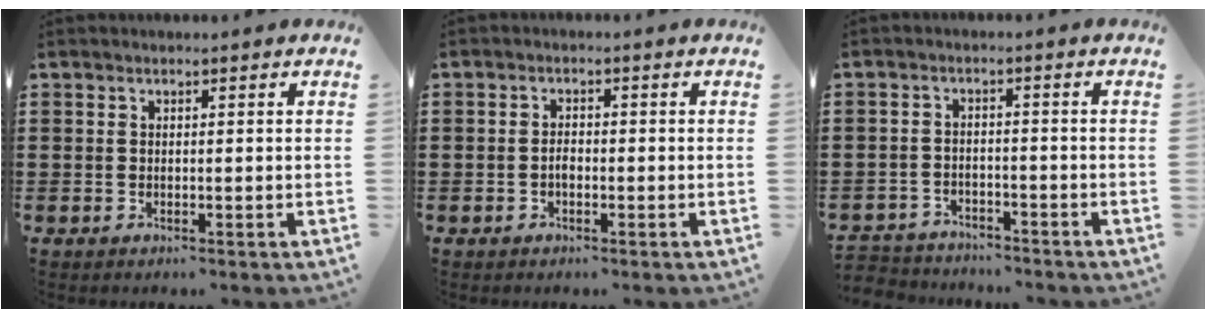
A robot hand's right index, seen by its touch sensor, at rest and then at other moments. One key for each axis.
{"total": 1.6, "fx": -0.4, "fy": 0.9, "fz": 1.2, "tx": -0.024, "ty": 0.002, "tz": -0.009}
{"total": 3.1, "fx": -3.1, "fy": 0.4, "fz": -0.3, "tx": -0.005, "ty": -0.001, "tz": -0.068}